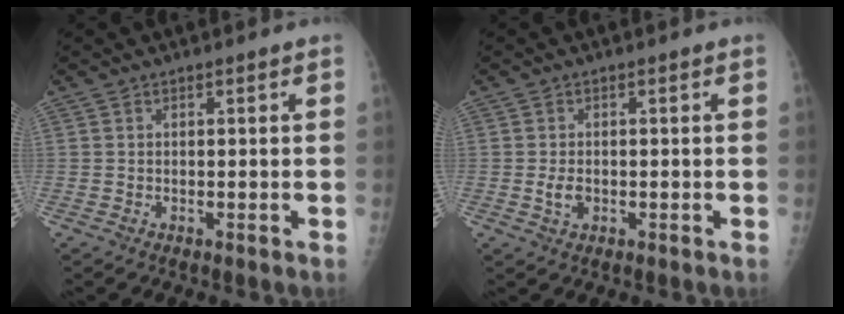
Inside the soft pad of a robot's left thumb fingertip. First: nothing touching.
{"total": 2.4, "force": [-0.3, 1.6, 1.8], "torque": [-0.032, -0.001, -0.002]}